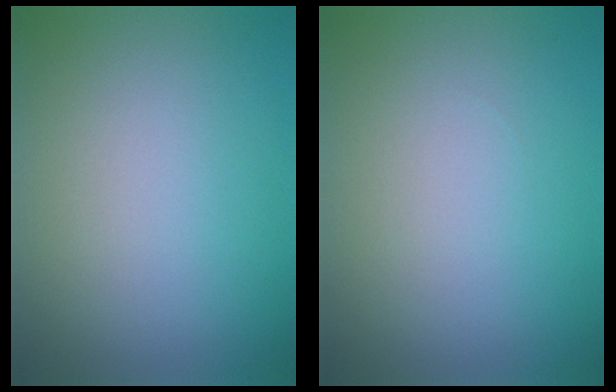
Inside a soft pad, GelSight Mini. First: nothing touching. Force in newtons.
{"total": 0.0}